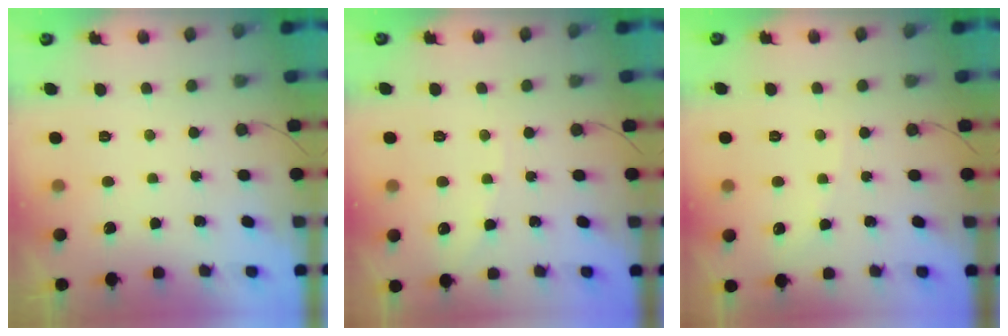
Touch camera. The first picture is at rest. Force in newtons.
{"total": 3.9, "press": 3.9, "slide": 0.4}
{"total": 3.4, "press": 3.4, "slide": 0.4}